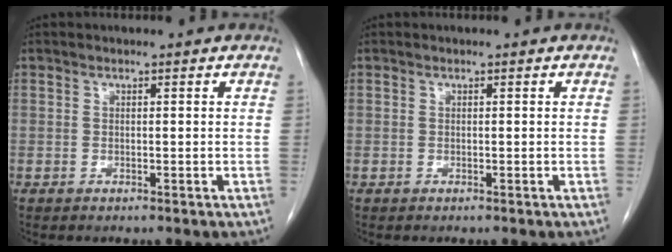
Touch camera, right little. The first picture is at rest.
{"total": 0.0}